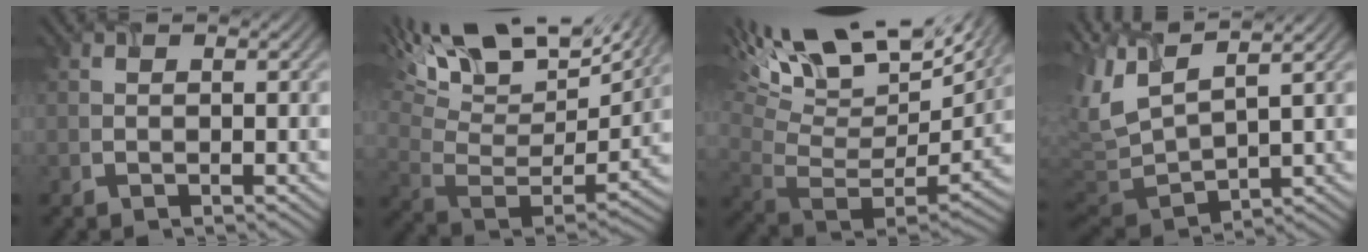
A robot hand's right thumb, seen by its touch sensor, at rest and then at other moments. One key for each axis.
{"total": 16.9, "fx": 10.1, "fy": 6.5, "fz": 11.8, "tx": -0.238, "ty": 0.018, "tz": 0.161}
{"total": 18.3, "fx": 9.9, "fy": 7.2, "fz": 13.5, "tx": -0.260, "ty": 0.020, "tz": 0.172}
{"total": 6.9, "fx": 4.3, "fy": 1.6, "fz": 5.2, "tx": -0.141, "ty": 0.016, "tz": 0.086}